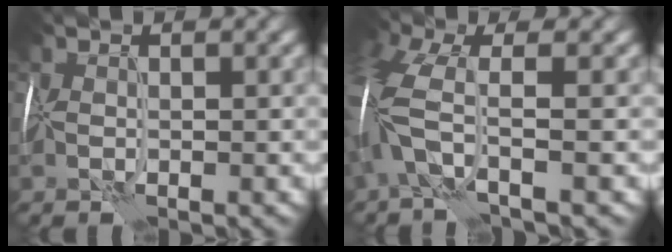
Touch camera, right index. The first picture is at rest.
{"total": 5.3, "force": [-1.0, 2.0, 4.8], "torque": [-0.131, 0.015, -0.040]}